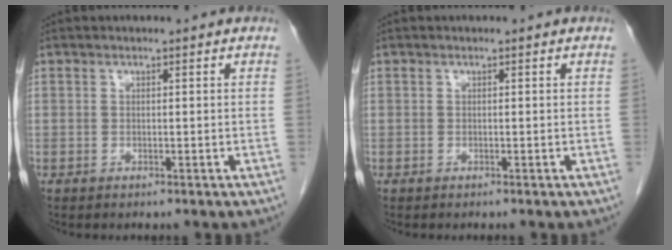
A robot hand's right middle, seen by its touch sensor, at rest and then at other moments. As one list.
[{"total": 0.0}]